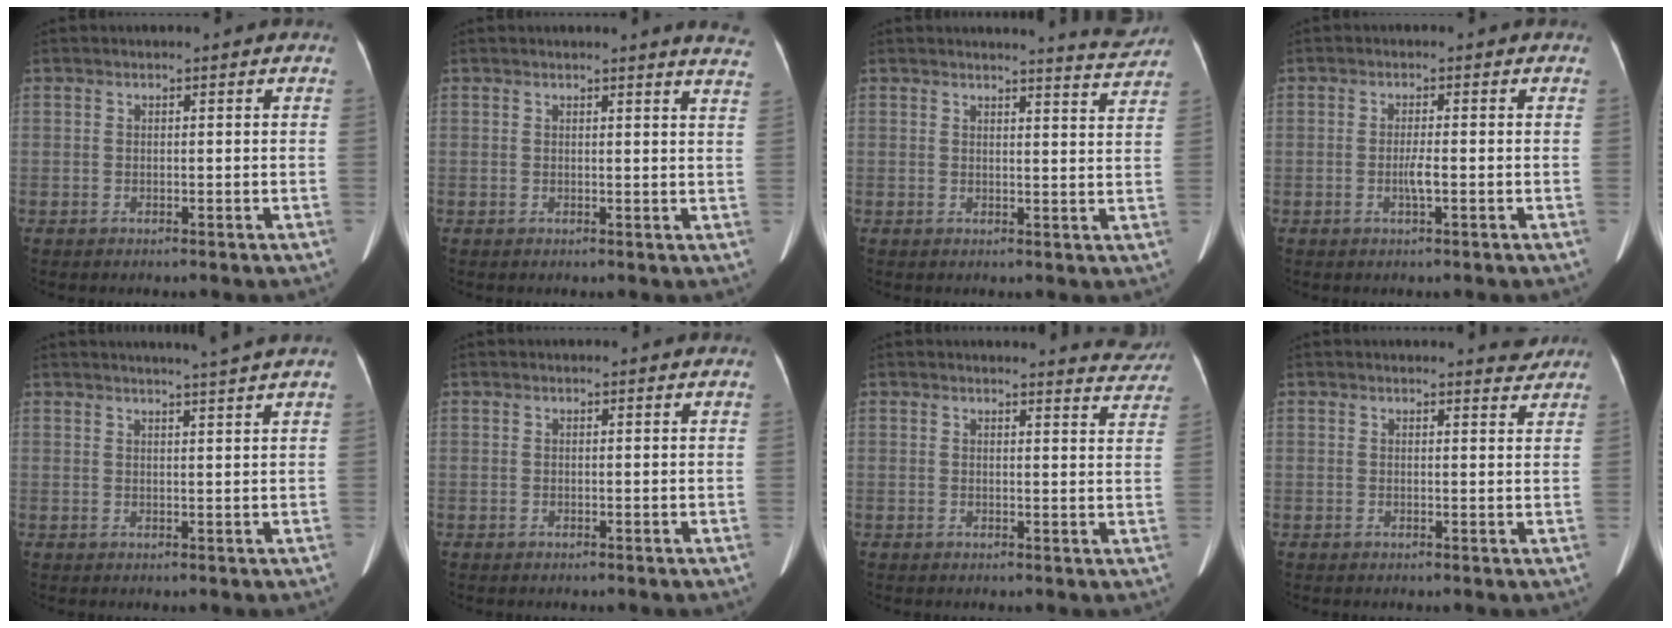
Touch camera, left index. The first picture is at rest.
{"total": 6.2, "force": [6.0, -0.3, 1.8], "torque": [-0.014, -0.036, 0.034]}
{"total": 4.8, "force": [4.8, -0.5, 0.2], "torque": [-0.013, -0.027, 0.046]}
{"total": 2.0, "force": [-0.6, 0.0, 1.9], "torque": [-0.039, -0.002, -0.010]}
{"total": 4.4, "force": [3.8, -1.4, 1.7], "torque": [-0.023, -0.004, 0.047]}
{"total": 0.0}
{"total": 5.4, "force": [5.4, 0.4, -0.2], "torque": [0.008, -0.027, 0.039]}
{"total": 2.5, "force": [2.4, 0.3, 0.2], "torque": [-0.004, -0.011, 0.021]}